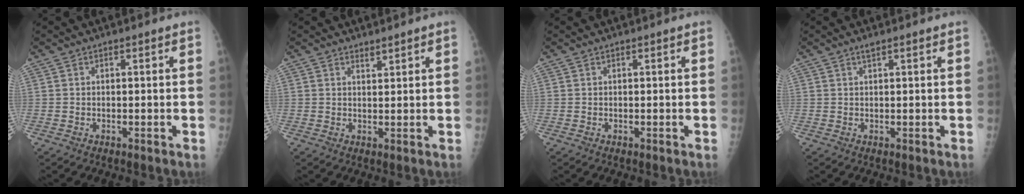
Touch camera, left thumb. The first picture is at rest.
{"total": 1.4, "force": [1.4, 0.3, 0.4], "torque": [0.002, -0.013, 0.022]}
{"total": 0.0}
{"total": 1.2, "force": [0.9, 0.2, 0.7], "torque": [-0.011, -0.004, 0.016]}